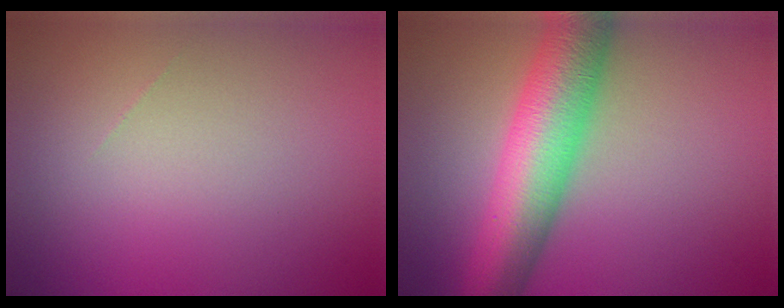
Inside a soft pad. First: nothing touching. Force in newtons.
{"total": 9.3, "press": 9.3, "slide": 0.3}